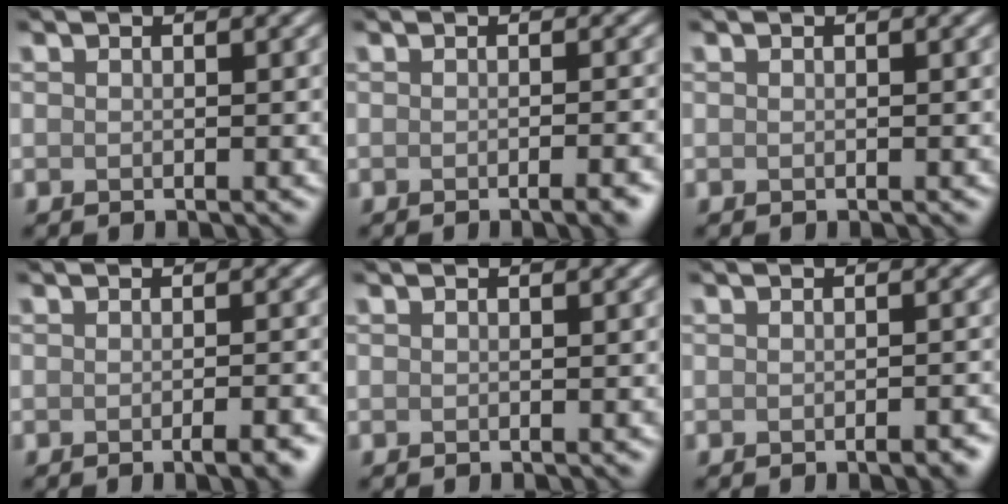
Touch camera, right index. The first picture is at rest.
{"total": 2.8, "force": [-1.3, 0.8, 2.3], "torque": [-0.014, 0.004, -0.019]}
{"total": 0.0}
{"total": 2.8, "force": [-1.3, 0.8, 2.4], "torque": [-0.025, 0.002, -0.019]}
{"total": 0.0}
{"total": 1.7, "force": [-0.9, 0.5, 1.3], "torque": [-0.016, -0.002, -0.010]}